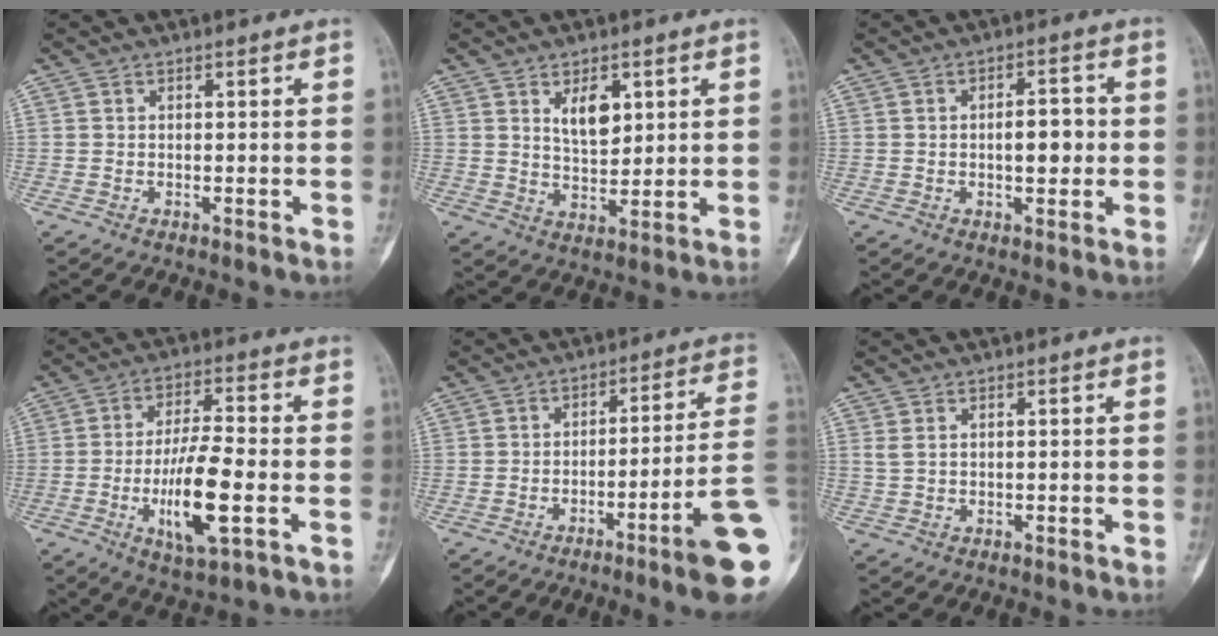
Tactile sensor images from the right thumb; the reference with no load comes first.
{"total": 6.7, "force": [2.7, 3.7, 4.9], "torque": [-0.063, -0.022, 0.053]}
{"total": 6.0, "force": [-0.2, 2.9, 5.2], "torque": [-0.063, 0.009, -0.005]}
{"total": 12.6, "force": [-3.3, 3.4, 11.7], "torque": [-0.218, 0.007, -0.054]}
{"total": 14.4, "force": [-5.9, 0.0, 13.2], "torque": [-0.146, 0.032, -0.087]}
{"total": 1.3, "force": [0.6, 0.7, 0.9], "torque": [-0.026, 0.006, 0.019]}